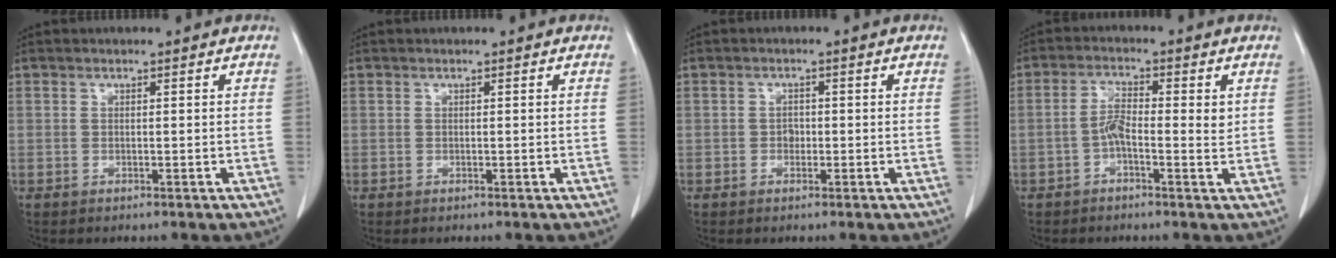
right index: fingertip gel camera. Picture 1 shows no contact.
{"total": 0.0}
{"total": 1.3, "force": [-0.3, 1.0, 0.7], "torque": [-0.008, 0.005, -0.005]}
{"total": 4.6, "force": [-0.2, 1.4, 4.4], "torque": [-0.083, 0.011, -0.009]}